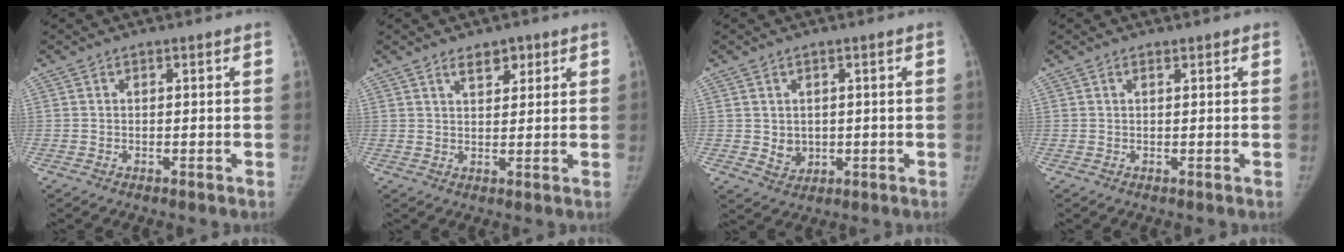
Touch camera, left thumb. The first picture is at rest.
{"total": 3.8, "force": [2.5, 2.1, 2.0], "torque": [-0.010, -0.015, 0.040]}
{"total": 3.5, "force": [0.3, 3.1, 1.7], "torque": [-0.017, -0.006, 0.018]}
{"total": 0.8, "force": [0.6, 0.4, 0.4], "torque": [-0.005, -0.002, 0.007]}